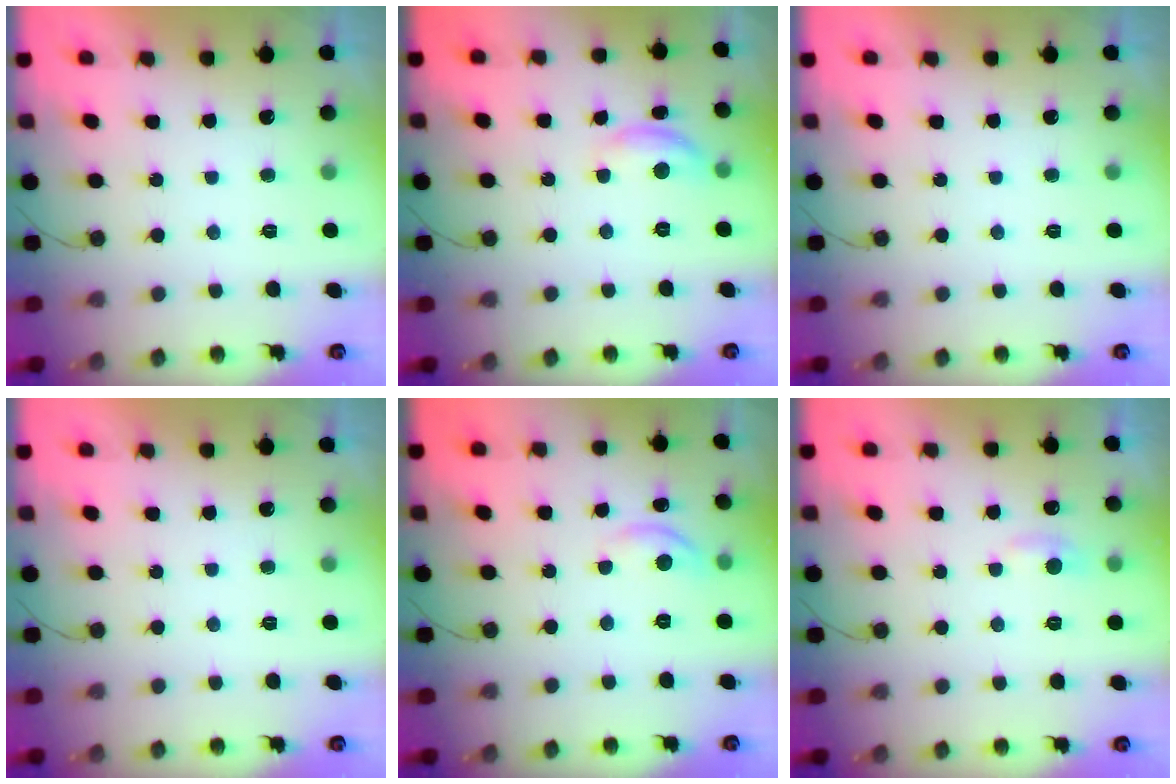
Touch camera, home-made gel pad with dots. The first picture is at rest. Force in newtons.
{"total": 7.9, "press": 7.9, "slide": 0.3}
{"total": 0.0}
{"total": 0.0}
{"total": 4.9, "press": 4.9, "slide": 0.5}
{"total": 4.0, "press": 3.9, "slide": 0.4}